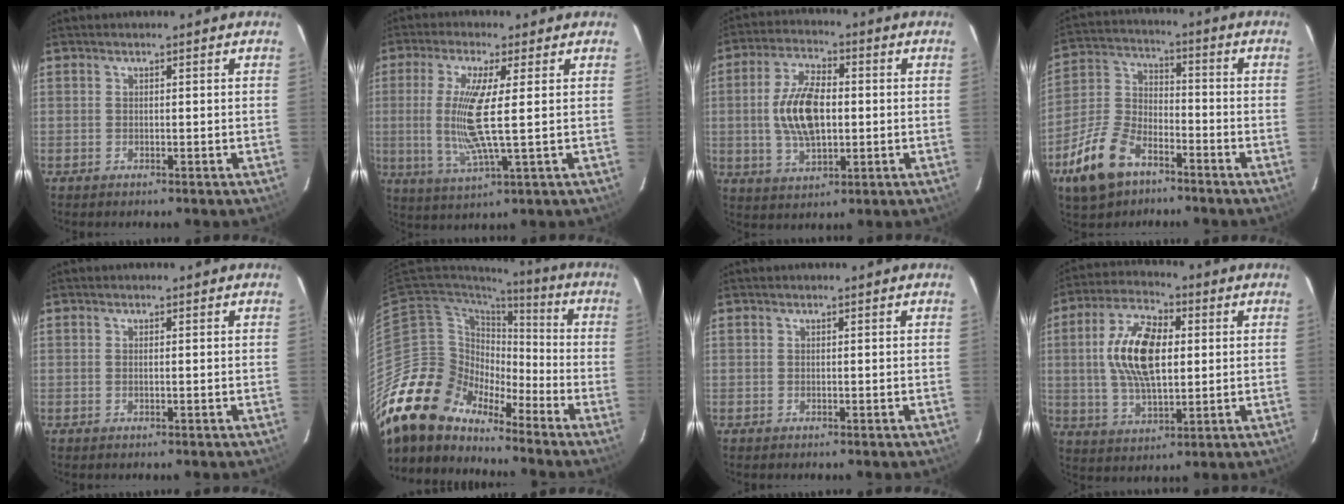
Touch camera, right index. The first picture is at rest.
{"total": 10.9, "force": [0.8, 0.8, 10.8], "torque": [-0.217, -0.011, 0.016]}
{"total": 11.7, "force": [-0.1, 5.9, 10.1], "torque": [-0.200, 0.008, 0.001]}
{"total": 13.6, "force": [-8.2, 7.4, 7.9], "torque": [-0.186, 0.008, -0.152]}
{"total": 0.6, "force": [0.0, -0.2, 0.6], "torque": [-0.011, 0.001, -0.002]}
{"total": 16.5, "force": [-14.1, 7.7, 3.8], "torque": [-0.085, 0.020, -0.270]}
{"total": 0.0}
{"total": 14.3, "force": [1.8, 6.9, 12.3], "torque": [-0.238, 0.014, 0.033]}